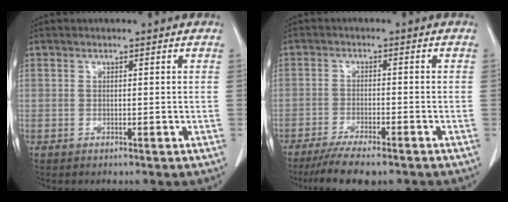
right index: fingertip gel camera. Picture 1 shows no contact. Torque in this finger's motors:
{"motor_torque": [0.55, -0.61, 0.28, 0.07]}